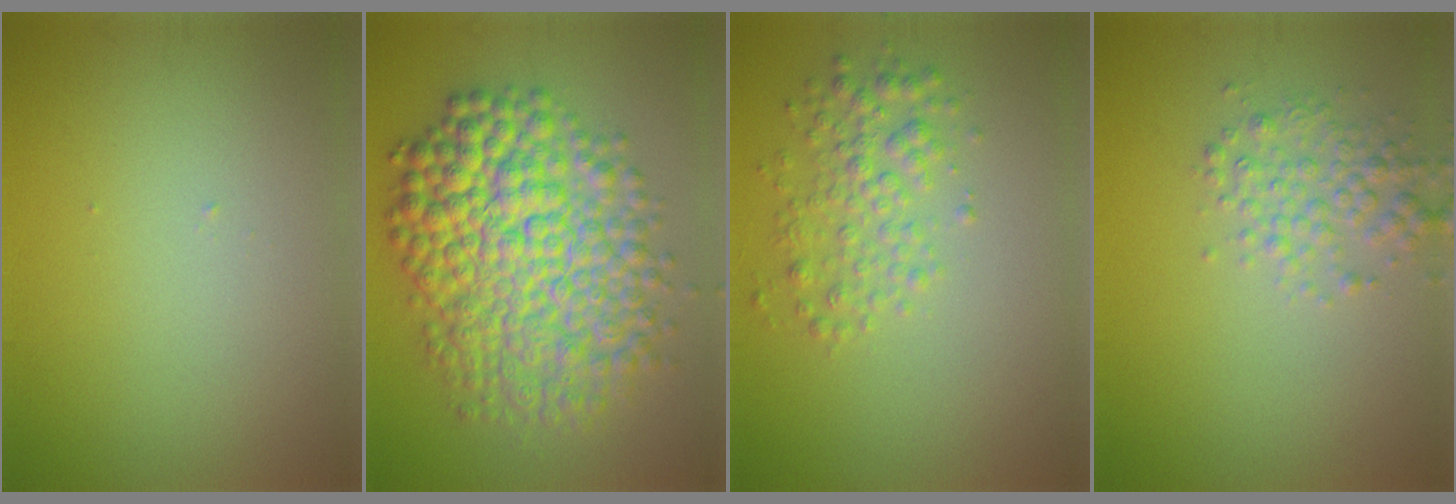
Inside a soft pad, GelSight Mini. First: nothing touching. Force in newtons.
{"total": 11.4, "press": 11.4, "slide": 0.1}
{"total": 3.0, "press": 3.0, "slide": 0.0}
{"total": 2.7, "press": 2.7, "slide": 0.0}